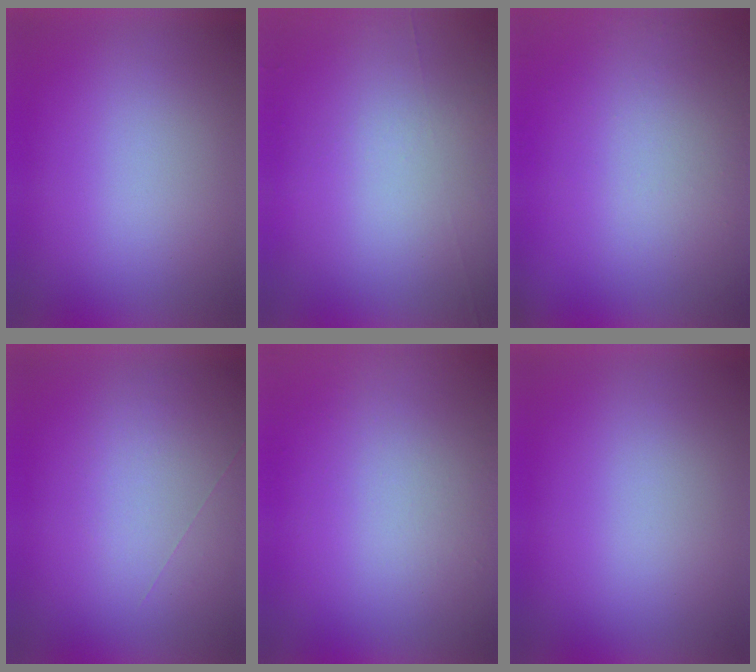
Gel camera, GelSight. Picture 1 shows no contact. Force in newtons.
{"total": 4.5}
{"total": 4.9}
{"total": 1.0}
{"total": 5.2}
{"total": 0.0}